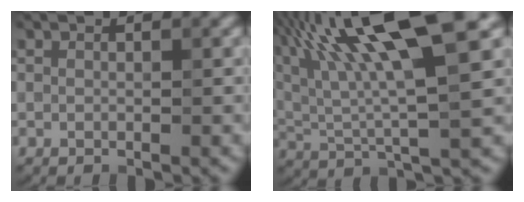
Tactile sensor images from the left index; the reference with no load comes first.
{"total": 13.6, "force": [6.5, 3.3, 11.5], "torque": [-0.205, 0.022, 0.107]}